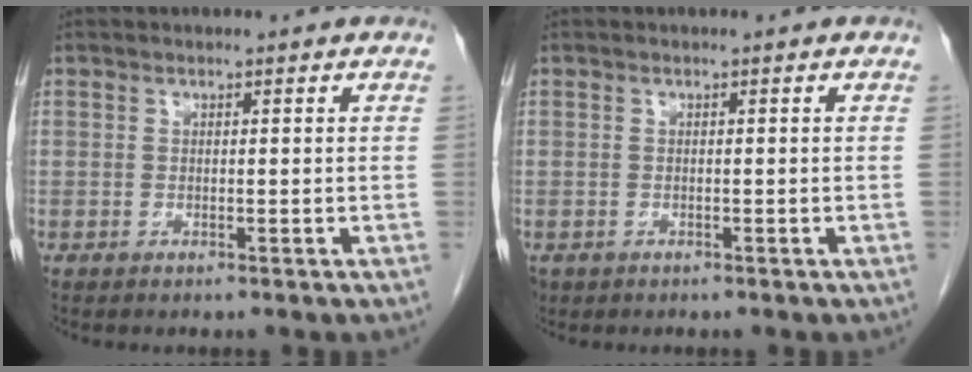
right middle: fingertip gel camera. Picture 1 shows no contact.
{"total": 1.4, "force": [-0.8, 1.2, 0.4], "torque": [-0.015, -0.001, -0.008]}